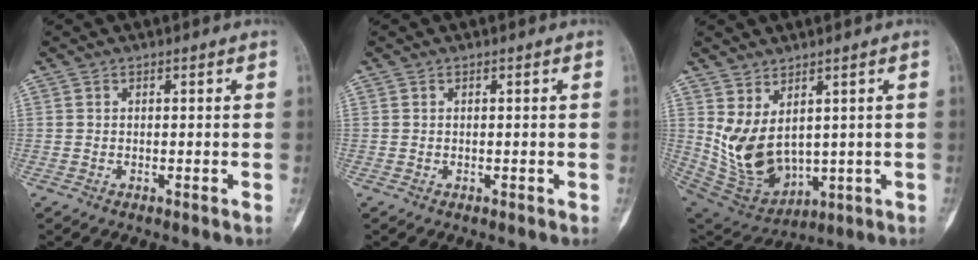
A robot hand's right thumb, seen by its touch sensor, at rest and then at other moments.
{"total": 0.0}
{"total": 12.5, "force": [2.1, 7.8, 9.5], "torque": [-0.154, -0.023, 0.074]}